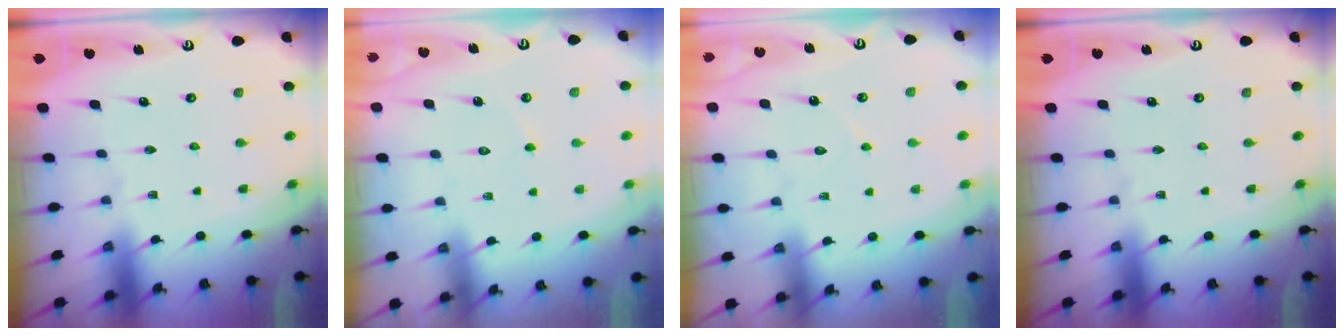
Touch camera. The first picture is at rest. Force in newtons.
{"total": 2.8, "press": 2.8, "slide": 0.2}
{"total": 5.8, "press": 5.8, "slide": 0.5}
{"total": 0.0}